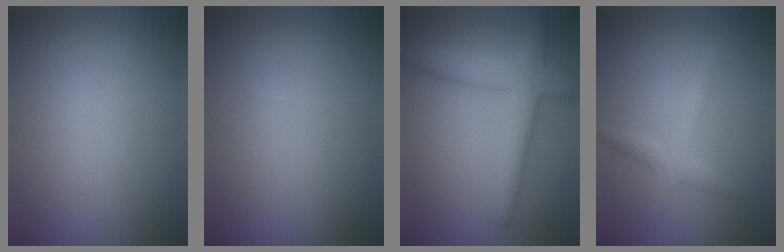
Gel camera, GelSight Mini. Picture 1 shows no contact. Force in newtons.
{"total": 0.0}
{"total": 4.9, "press": 4.9, "slide": 0.3}
{"total": 2.1, "press": 2.1, "slide": 0.1}